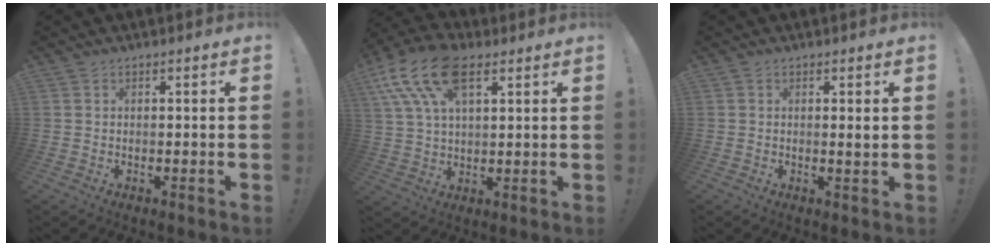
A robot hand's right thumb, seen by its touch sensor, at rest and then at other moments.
{"total": 16.4, "force": [8.0, 8.5, 11.5], "torque": [-0.229, -0.025, 0.144]}
{"total": 1.4, "force": [0.5, -0.1, 1.3], "torque": [-0.012, -0.007, 0.005]}